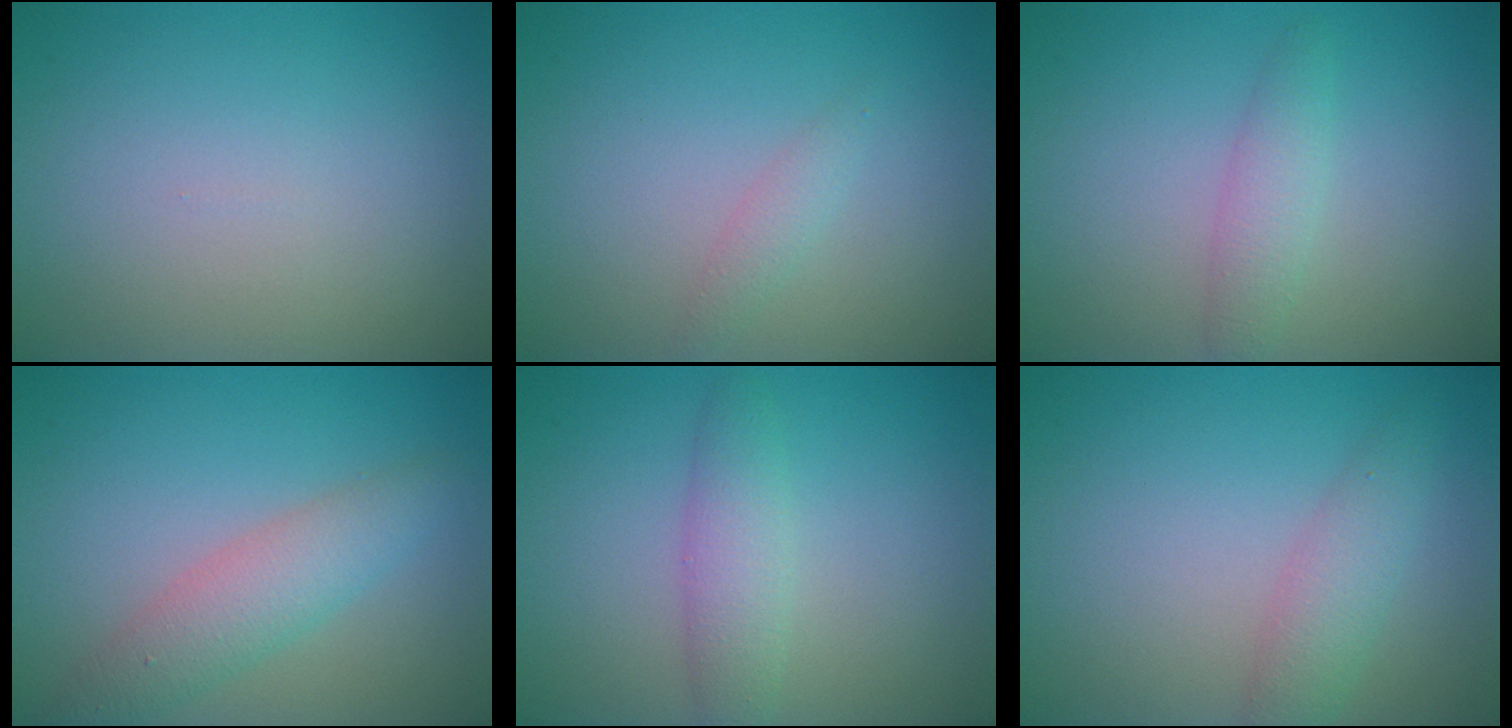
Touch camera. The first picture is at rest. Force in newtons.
{"total": 1.2, "press": 1.2, "slide": 0.0}
{"total": 2.0, "press": 2.0, "slide": 0.1}
{"total": 3.6, "press": 3.6, "slide": 0.2}
{"total": 2.7, "press": 2.7, "slide": 0.1}
{"total": 2.6, "press": 2.6, "slide": 0.0}